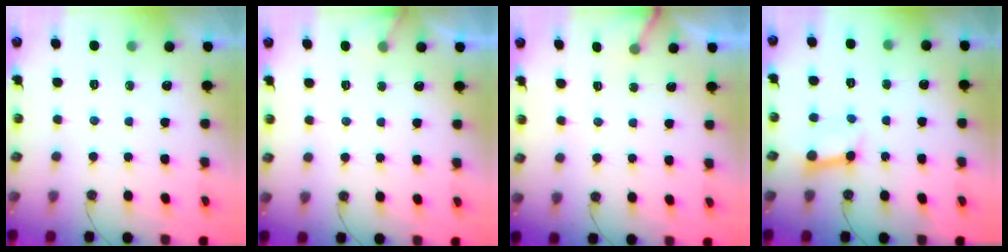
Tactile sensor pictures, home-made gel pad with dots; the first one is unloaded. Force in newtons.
{"total": 5.8, "press": 5.8, "slide": 0.4}
{"total": 3.3, "press": 3.3, "slide": 0.3}
{"total": 6.5, "press": 6.4, "slide": 0.9}